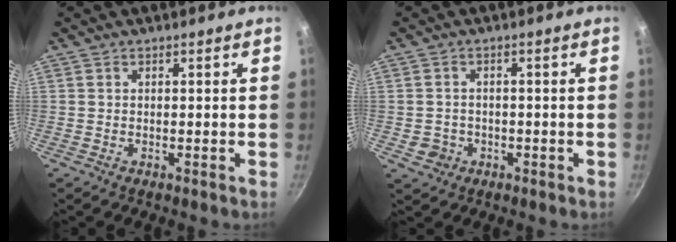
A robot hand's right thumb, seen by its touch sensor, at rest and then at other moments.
{"total": 3.5, "force": [-1.0, 3.2, 1.0], "torque": [-0.005, 0.011, -0.006]}